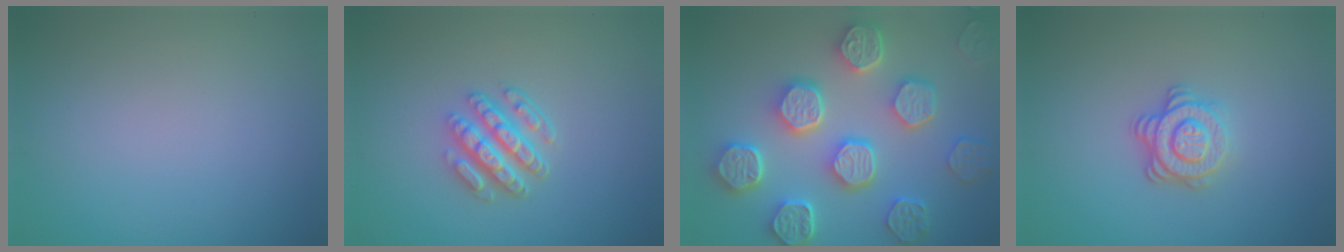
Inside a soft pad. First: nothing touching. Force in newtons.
{"total": 4.2, "press": 3.4, "slide": 2.5}
{"total": 8.1, "press": 6.5, "slide": 4.8}
{"total": 3.4, "press": 2.9, "slide": 1.8}